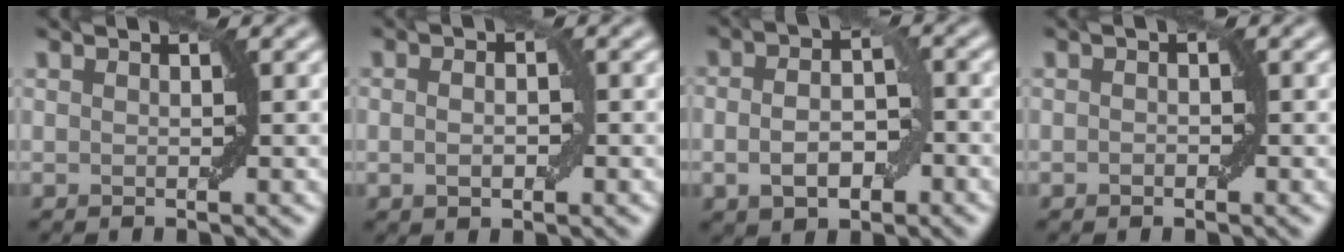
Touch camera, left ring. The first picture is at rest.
{"total": 2.3, "force": [-0.2, 1.3, 1.9], "torque": [-0.028, 0.006, -0.005]}
{"total": 4.9, "force": [-1.2, 2.7, 4.0], "torque": [-0.071, 0.004, -0.023]}
{"total": 0.7, "force": [-0.2, 0.4, 0.5], "torque": [-0.007, 0.002, -0.003]}